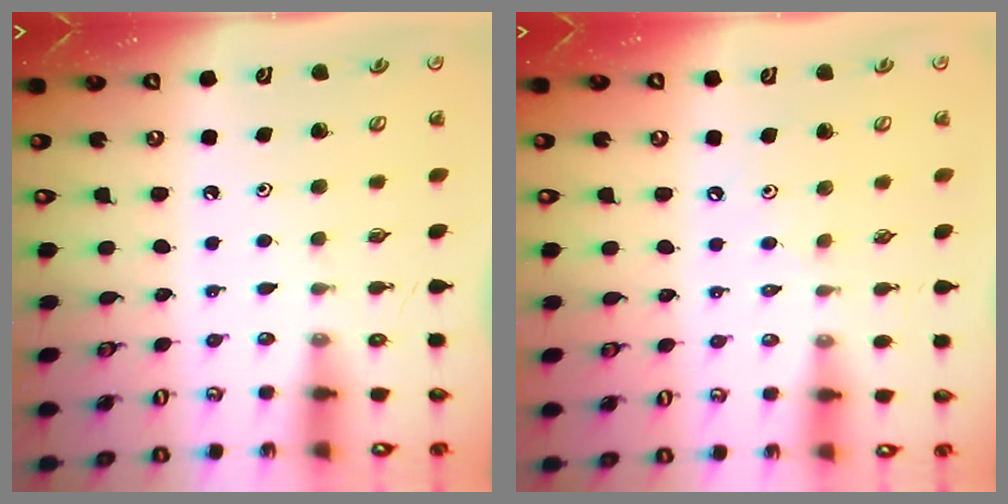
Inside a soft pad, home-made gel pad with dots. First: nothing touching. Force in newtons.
{"total": 3.3, "press": 3.3, "slide": 0.5}